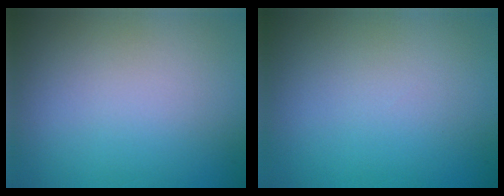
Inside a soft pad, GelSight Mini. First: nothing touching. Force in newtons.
{"total": 0.0}